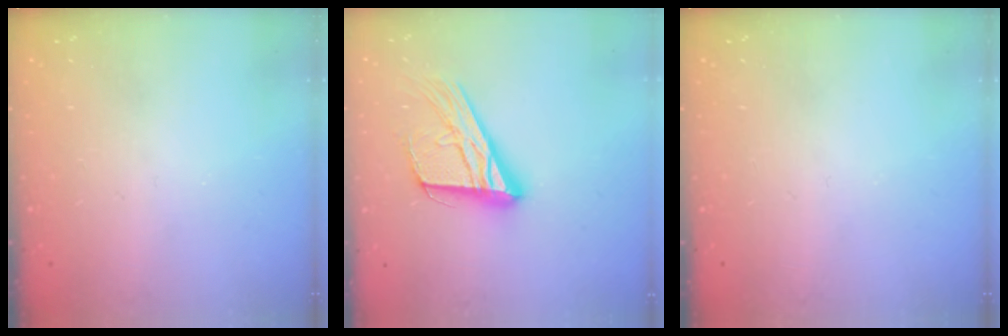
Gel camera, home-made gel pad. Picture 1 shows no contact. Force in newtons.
{"total": 18.1, "press": 18.0, "slide": 1.6}
{"total": 0.0}